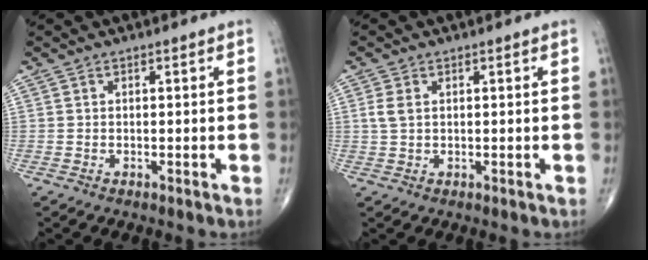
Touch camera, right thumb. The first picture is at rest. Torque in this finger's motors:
{"motor_torque": [0.02, 0.02, 0.35, 0.35, 0.05]}